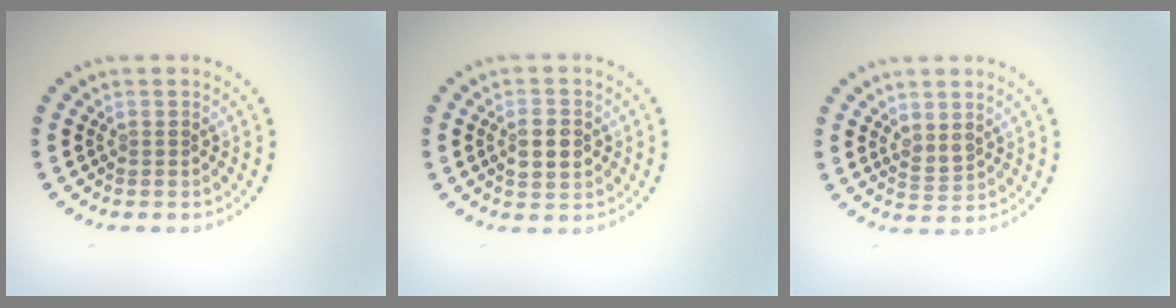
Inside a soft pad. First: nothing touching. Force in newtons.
{"total": 2.9, "press": 2.9, "slide": 0.2}
{"total": 1.4, "press": 1.3, "slide": 0.5}